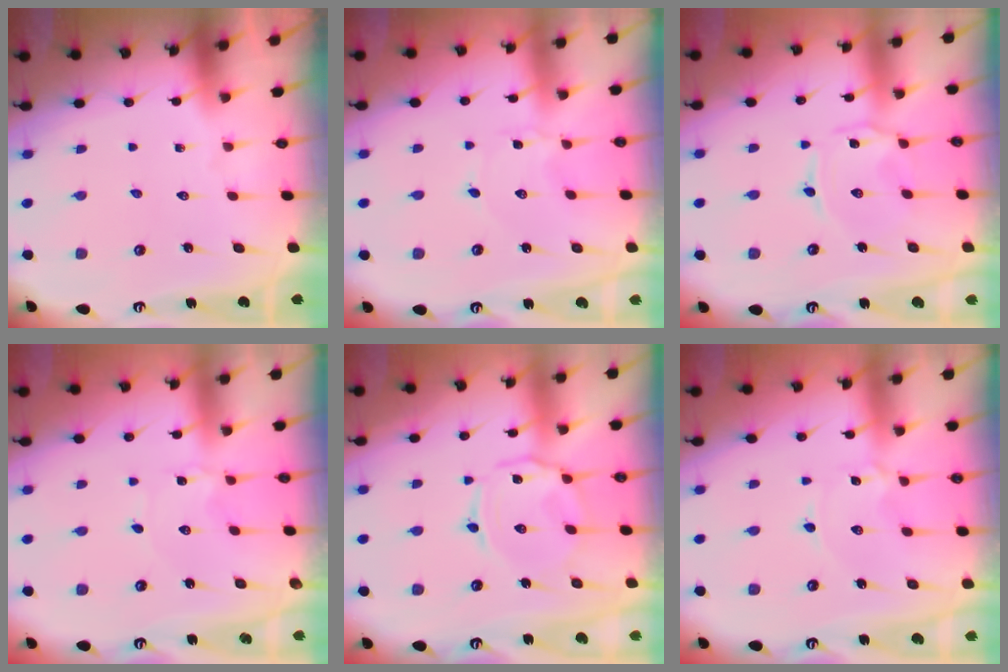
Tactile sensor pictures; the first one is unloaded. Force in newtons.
{"total": 1.8, "press": 1.7, "slide": 0.3}
{"total": 1.5, "press": 1.5, "slide": 0.3}
{"total": 0.7, "press": 0.7, "slide": 0.2}
{"total": 6.6, "press": 6.6, "slide": 0.7}
{"total": 1.1, "press": 1.1, "slide": 0.2}